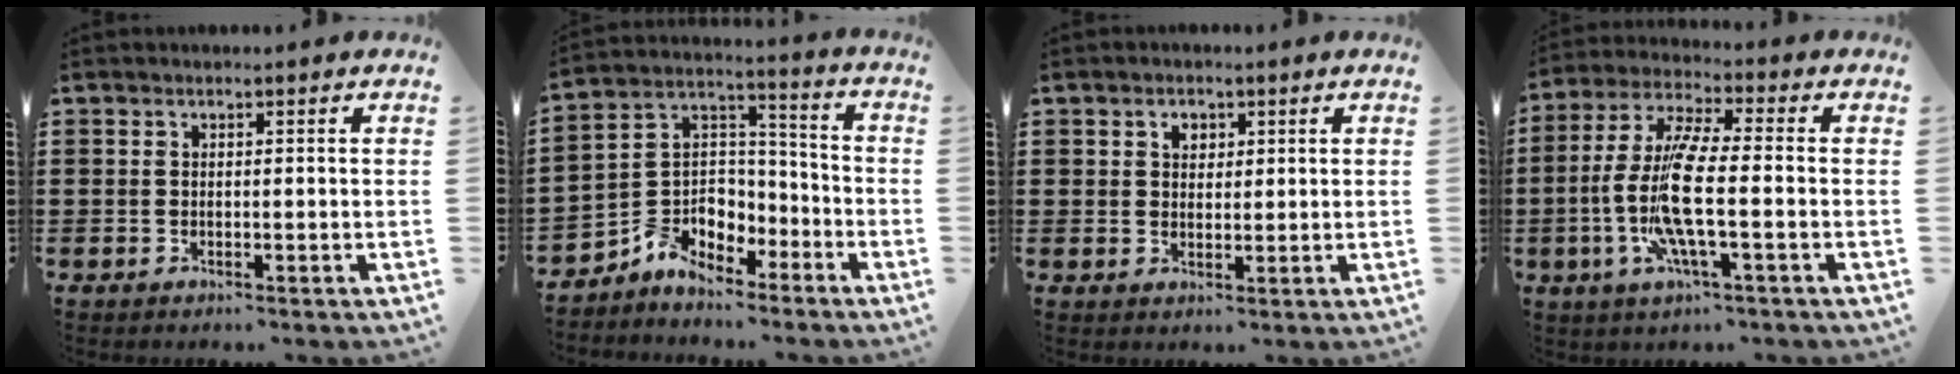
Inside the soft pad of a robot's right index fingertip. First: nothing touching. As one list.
[{"total": 6.2, "force": [-4.8, 3.9, 0.8], "torque": [-0.035, 0.003, -0.099]}, {"total": 2.1, "force": [0.9, 1.7, 0.9], "torque": [-0.024, 0.009, 0.016]}, {"total": 10.5, "force": [-2.1, 1.8, 10.1], "torque": [-0.220, -0.021, -0.042]}]